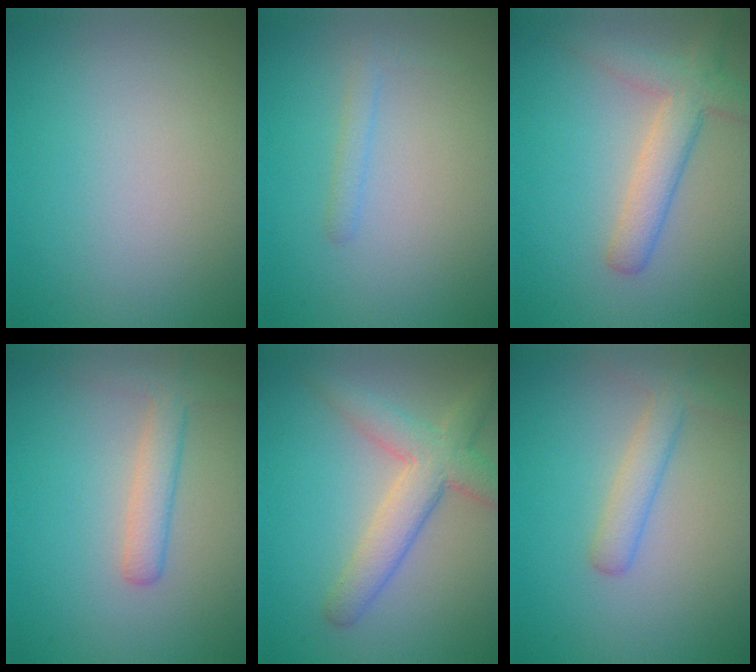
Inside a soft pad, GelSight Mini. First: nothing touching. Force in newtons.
{"total": 1.1, "press": 1.1, "slide": 0.0}
{"total": 4.2, "press": 4.2, "slide": 0.1}
{"total": 2.3, "press": 2.3, "slide": 0.1}
{"total": 5.1, "press": 5.0, "slide": 0.3}
{"total": 2.6, "press": 2.6, "slide": 0.1}